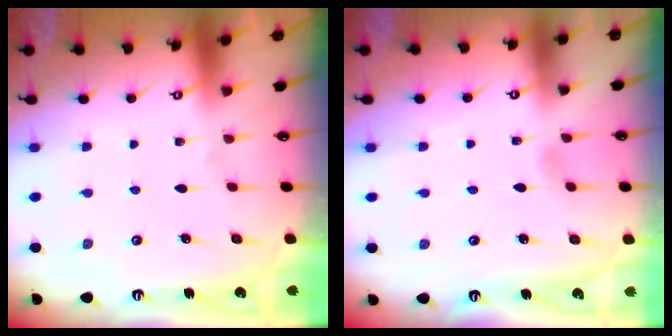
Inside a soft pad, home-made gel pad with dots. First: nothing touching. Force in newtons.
{"total": 2.9, "press": 2.8, "slide": 0.3}